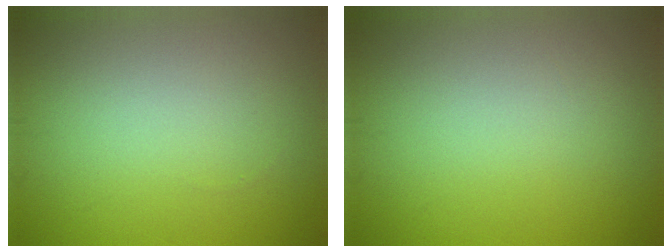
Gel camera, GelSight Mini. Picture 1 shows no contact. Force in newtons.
{"total": 0.0}